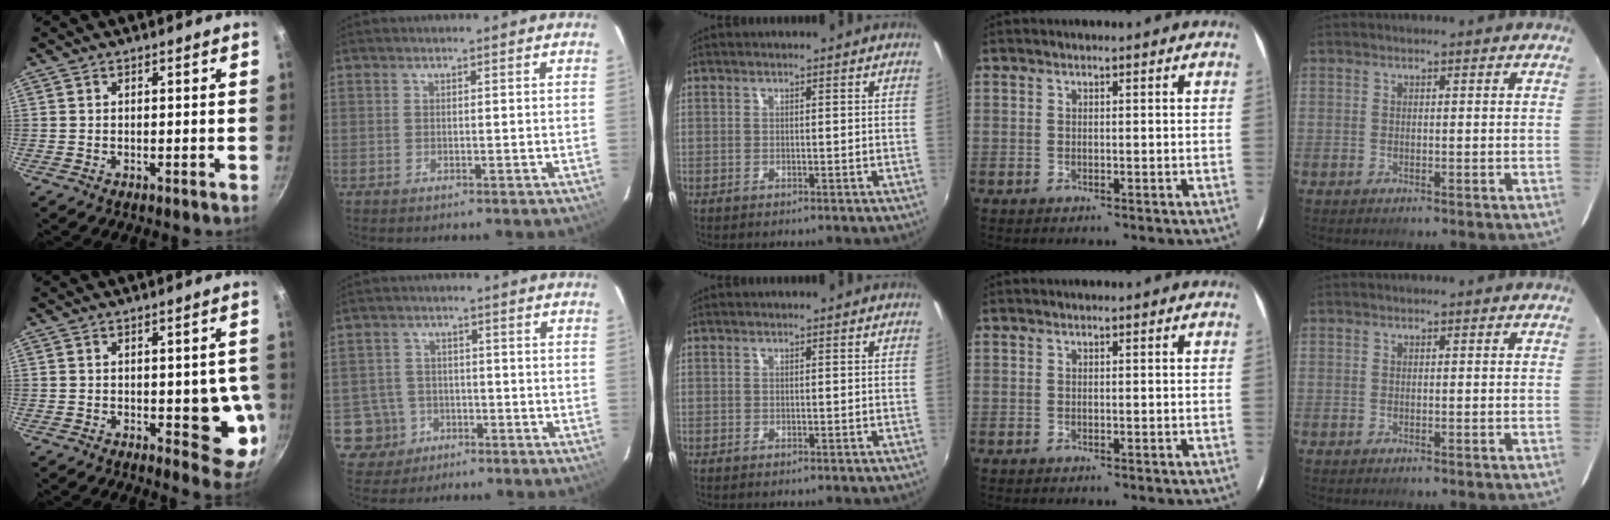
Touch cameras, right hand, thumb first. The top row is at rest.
{"thumb": {"total": 10.6, "force": [-1.7, 4.7, 9.3], "torque": [-0.061, -0.007, -0.020]}, "index": {"total": 6.6, "force": [-2.3, 6.2, 0.4], "torque": [-0.026, 0.024, -0.034]}}